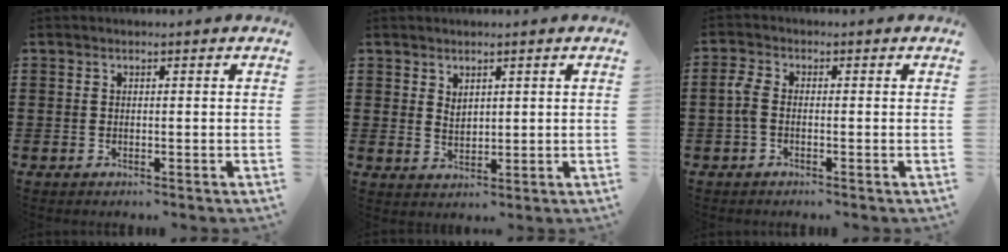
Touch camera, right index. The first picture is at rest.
{"total": 2.1, "force": [1.6, 1.2, 0.6], "torque": [-0.017, 0.004, 0.031]}
{"total": 2.6, "force": [-0.7, 1.2, 2.2], "torque": [-0.063, -0.005, -0.019]}